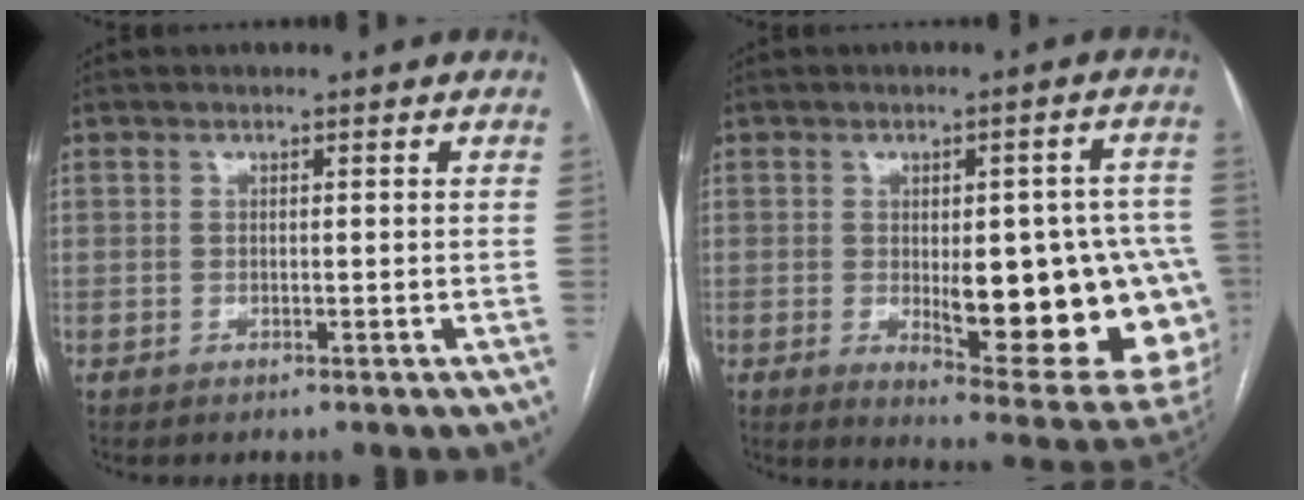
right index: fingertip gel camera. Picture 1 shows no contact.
{"total": 20.5, "force": [-3.0, 6.3, 19.3], "torque": [-0.166, 0.010, -0.010]}